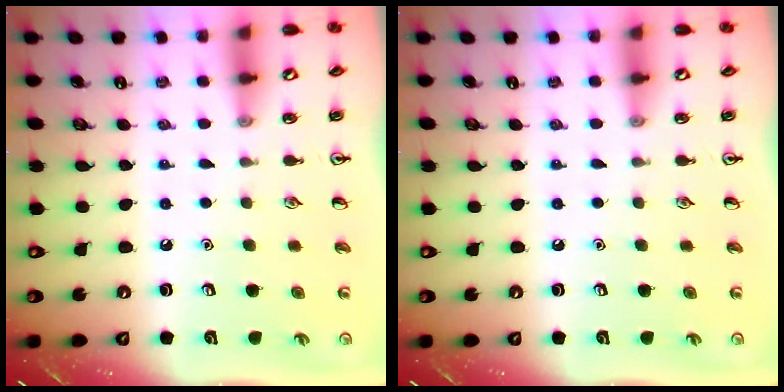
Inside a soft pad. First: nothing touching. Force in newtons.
{"total": 0.0}